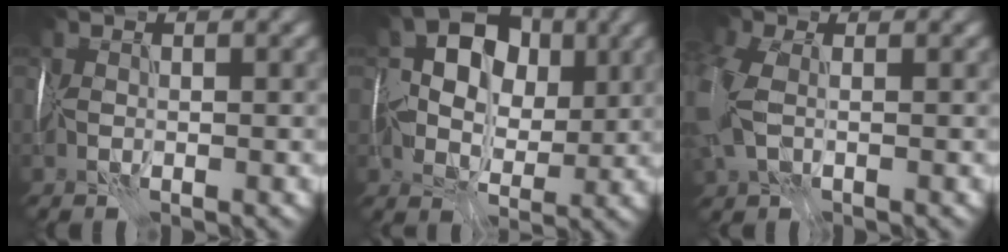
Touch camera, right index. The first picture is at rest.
{"total": 6.9, "force": [1.6, 5.3, 4.2], "torque": [-0.065, 0.013, 0.023]}
{"total": 5.7, "force": [0.0, 3.9, 4.2], "torque": [-0.118, 0.003, -0.002]}